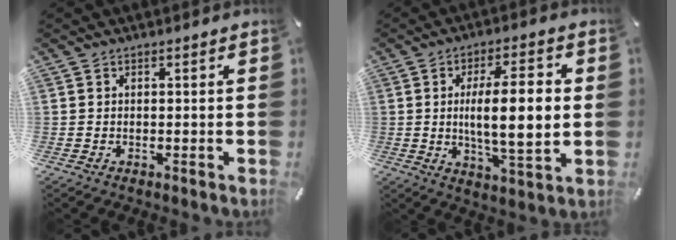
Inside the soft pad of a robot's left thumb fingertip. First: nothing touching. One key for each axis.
{"total": 14.3, "fx": 0.8, "fy": 4.6, "fz": 13.5, "tx": -0.225, "ty": 0.001, "tz": 0.009}